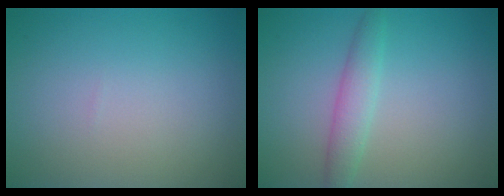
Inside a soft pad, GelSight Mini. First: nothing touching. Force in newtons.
{"total": 2.3, "press": 2.3, "slide": 0.1}